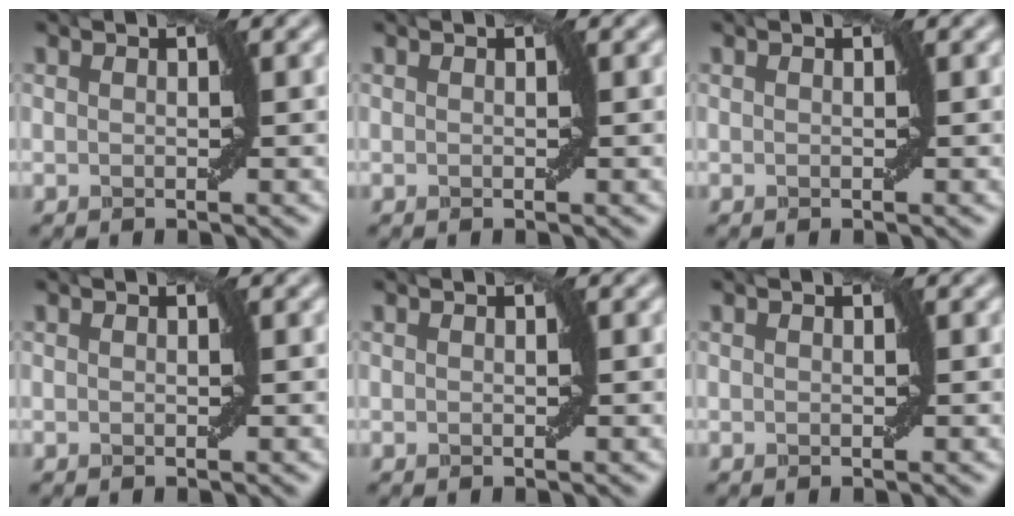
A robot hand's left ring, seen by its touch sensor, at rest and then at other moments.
{"total": 0.0}
{"total": 0.0}
{"total": 0.0}
{"total": 0.0}
{"total": 0.0}